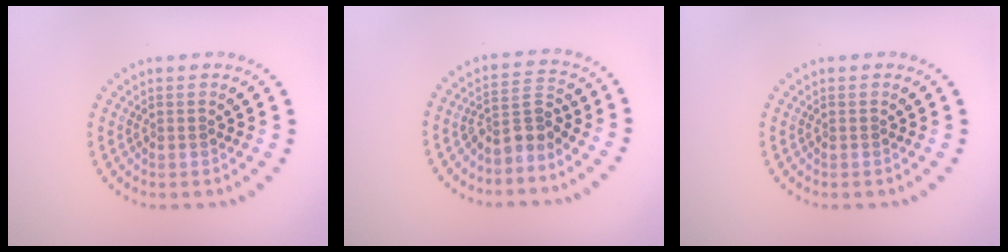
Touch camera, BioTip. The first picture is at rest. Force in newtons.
{"total": 2.8, "press": 2.0, "slide": 1.9}
{"total": 0.0}